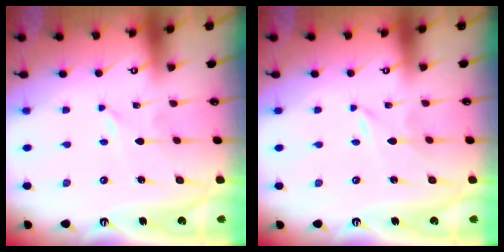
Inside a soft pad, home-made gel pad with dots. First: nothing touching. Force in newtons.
{"total": 0.0}